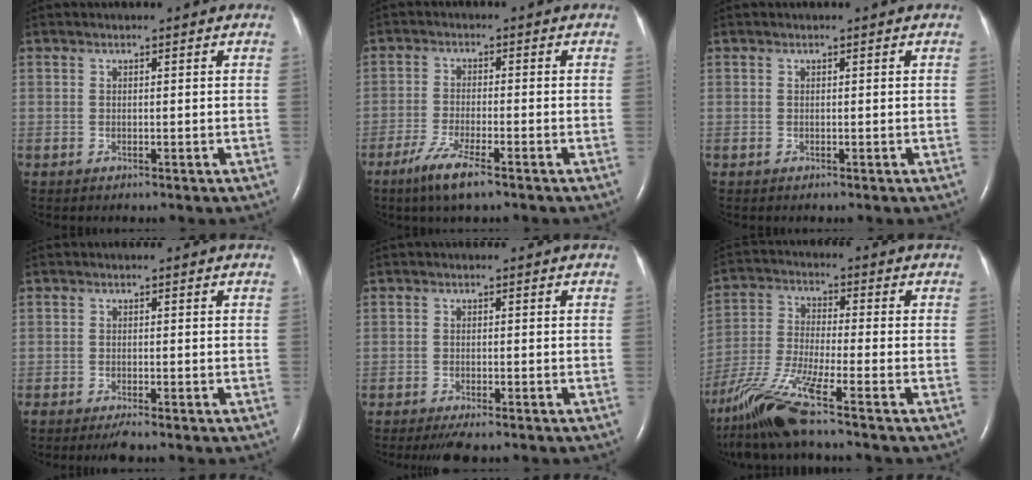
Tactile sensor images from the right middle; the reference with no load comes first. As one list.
[{"total": 5.9, "force": [-3.8, 0.6, 4.4], "torque": [-0.099, -0.013, -0.071]}, {"total": 0.0}, {"total": 2.3, "force": [-1.8, 0.0, 1.4], "torque": [-0.027, -0.007, -0.029]}, {"total": 4.6, "force": [-3.7, 0.8, 2.5], "torque": [-0.037, -0.011, -0.054]}, {"total": 12.1, "force": [-8.8, -0.6, 8.3], "torque": [-0.176, -0.026, -0.169]}]